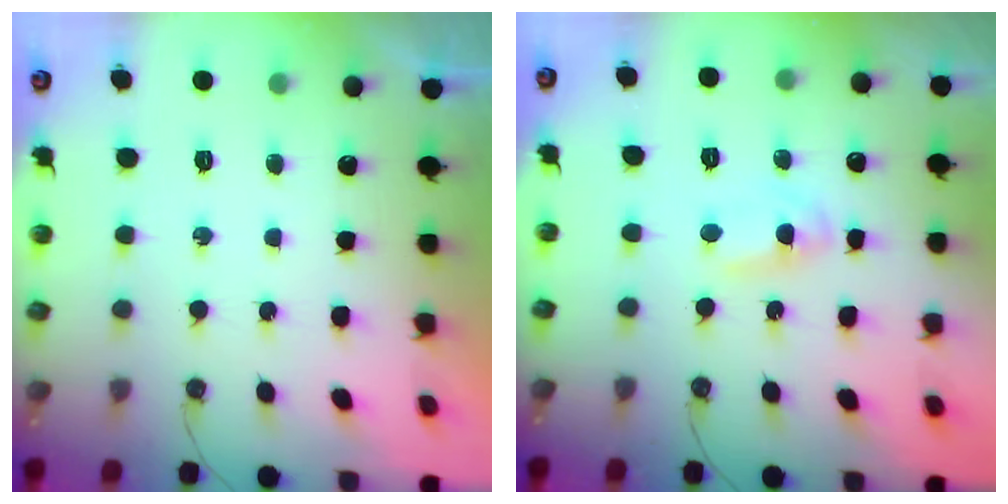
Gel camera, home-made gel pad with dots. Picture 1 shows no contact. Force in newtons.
{"total": 1.9, "press": 1.9, "slide": 0.2}